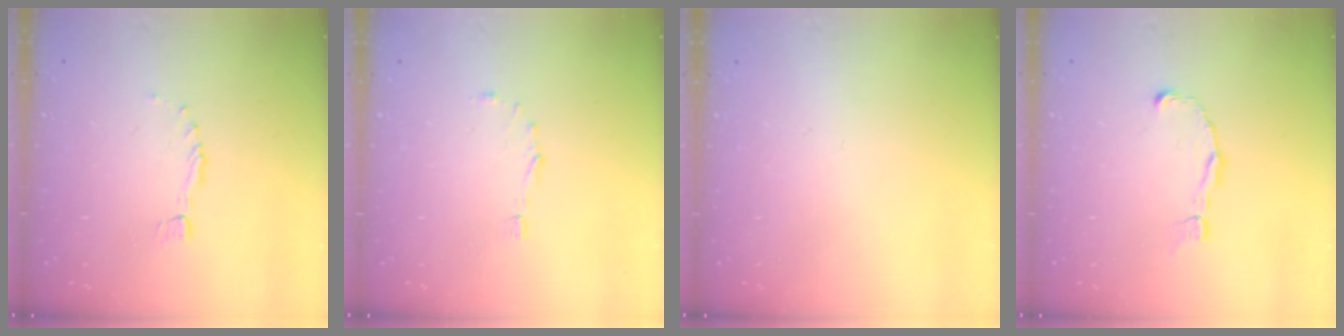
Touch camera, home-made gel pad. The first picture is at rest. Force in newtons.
{"total": 4.6, "press": 4.5, "slide": 0.6}
{"total": 0.0}
{"total": 2.5, "press": 2.5, "slide": 0.2}